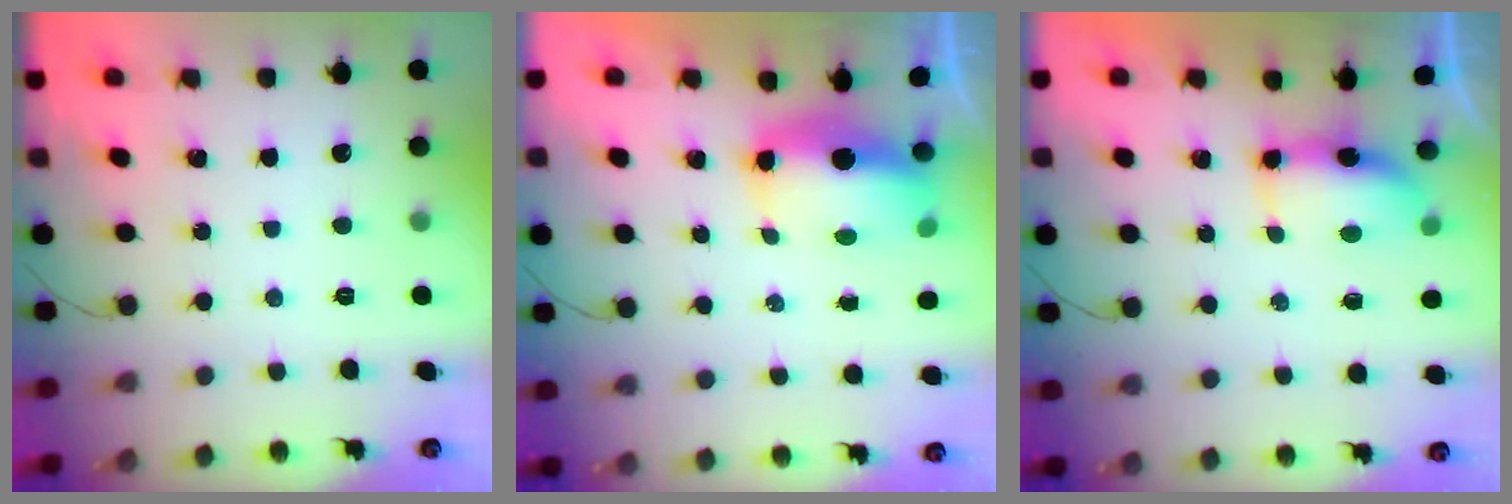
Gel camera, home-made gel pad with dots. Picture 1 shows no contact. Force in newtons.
{"total": 8.5, "press": 8.3, "slide": 1.8}
{"total": 6.1, "press": 6.0, "slide": 0.6}